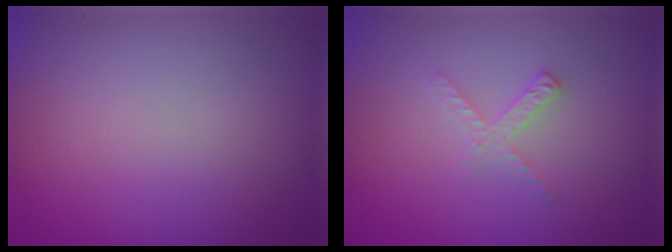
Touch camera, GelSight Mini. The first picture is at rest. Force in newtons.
{"total": 1.7, "press": 1.7, "slide": 0.2}